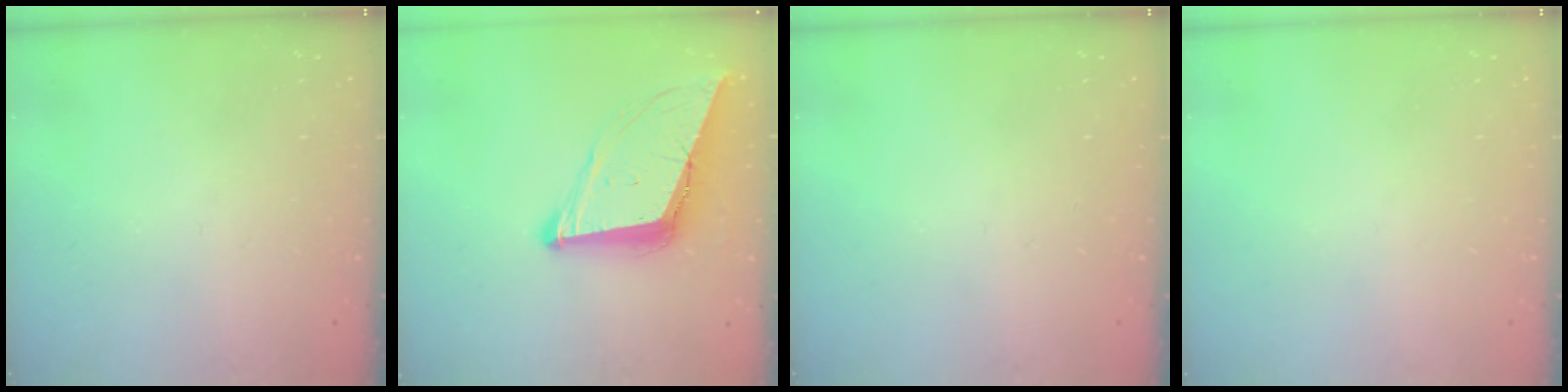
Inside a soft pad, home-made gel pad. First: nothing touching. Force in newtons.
{"total": 11.8, "press": 11.2, "slide": 3.8}
{"total": 0.0}
{"total": 0.0}